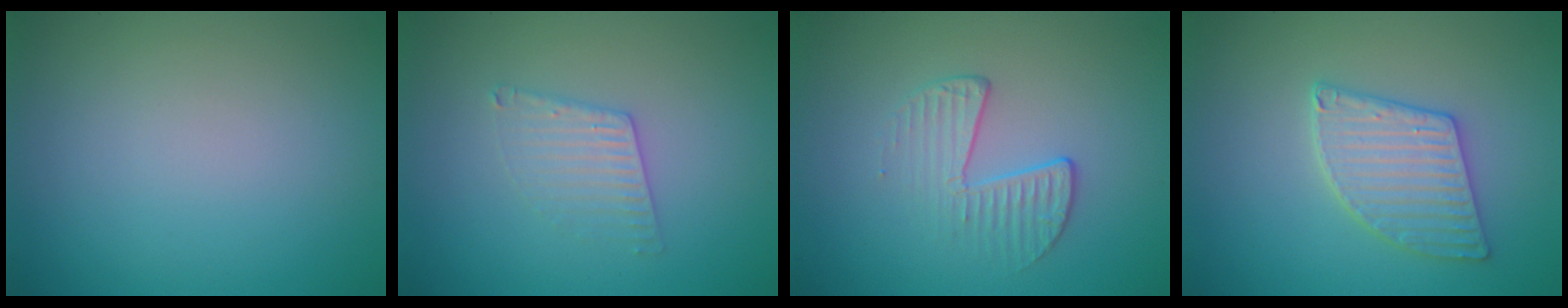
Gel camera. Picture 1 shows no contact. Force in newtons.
{"total": 2.1, "press": 2.1, "slide": 0.3}
{"total": 2.2, "press": 1.3, "slide": 1.8}
{"total": 3.8, "press": 3.6, "slide": 1.2}